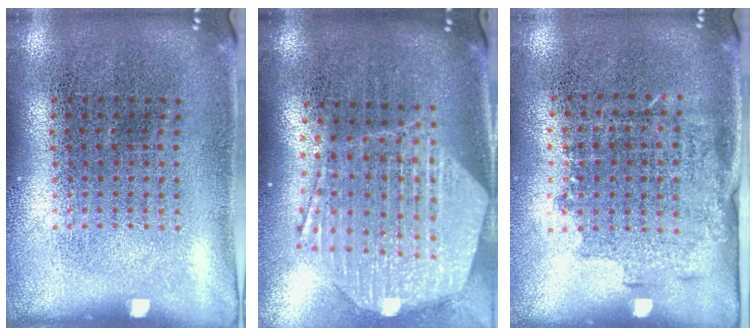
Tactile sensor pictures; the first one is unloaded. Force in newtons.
{"total": 2.9, "press": 2.3, "slide": 1.8}
{"total": 1.5, "press": 1.2, "slide": 1.0}